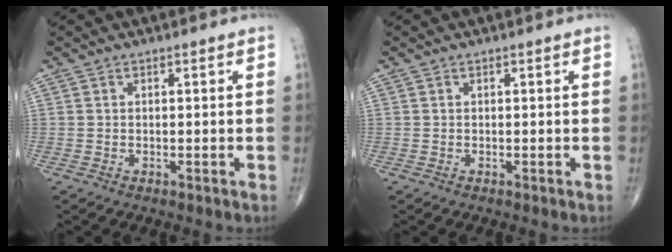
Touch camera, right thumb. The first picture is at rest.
{"total": 0.0}